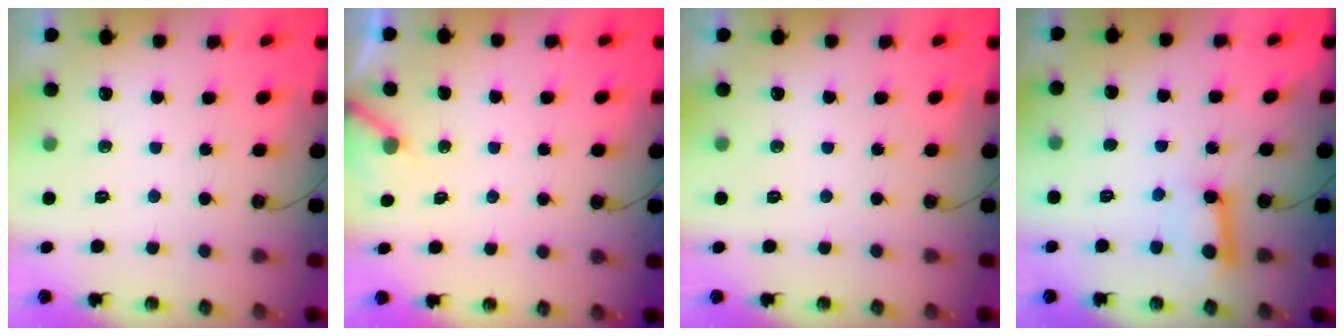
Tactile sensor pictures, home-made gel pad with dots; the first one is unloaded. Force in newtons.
{"total": 2.7, "press": 2.7, "slide": 0.2}
{"total": 0.0}
{"total": 8.7, "press": 8.7, "slide": 0.5}